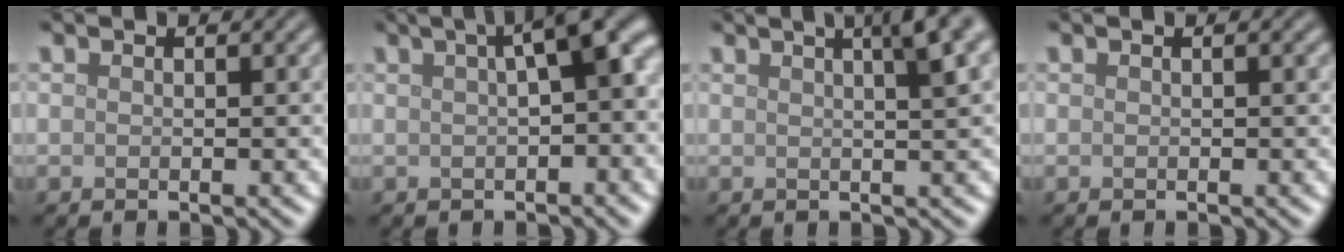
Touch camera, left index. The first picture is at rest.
{"total": 7.1, "force": [1.7, 2.1, 6.6], "torque": [-0.069, 0.023, 0.024]}
{"total": 6.5, "force": [3.0, 2.1, 5.4], "torque": [-0.036, 0.040, 0.015]}
{"total": 0.0}